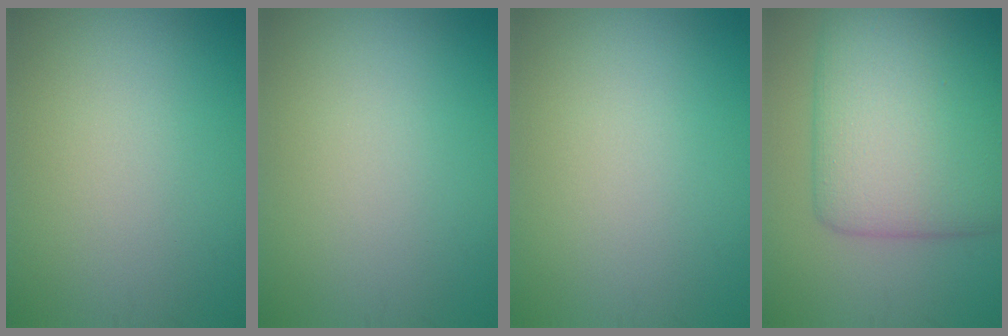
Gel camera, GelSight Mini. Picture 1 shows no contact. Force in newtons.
{"total": 0.0}
{"total": 0.0}
{"total": 11.1, "press": 11.1, "slide": 0.1}